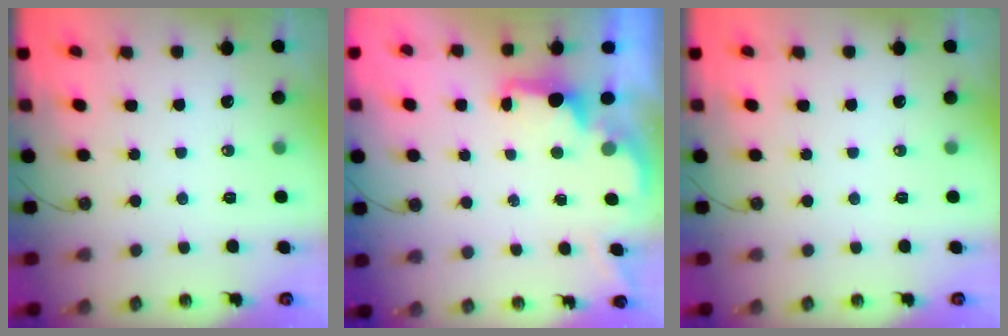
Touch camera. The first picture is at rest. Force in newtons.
{"total": 1.6, "press": 1.4, "slide": 0.7}
{"total": 0.0}